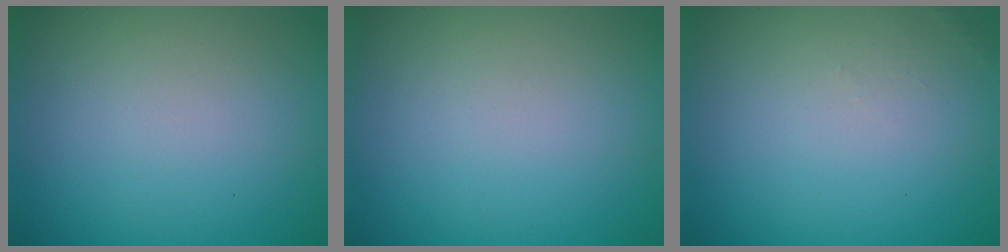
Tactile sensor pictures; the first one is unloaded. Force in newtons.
{"total": 0.0}
{"total": 0.7, "press": 0.6, "slide": 0.1}